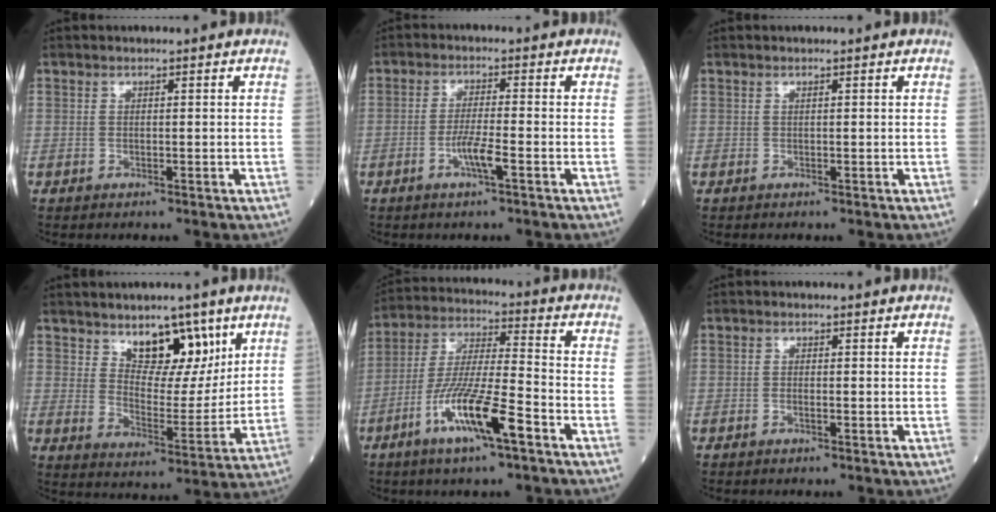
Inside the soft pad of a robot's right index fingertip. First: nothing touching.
{"total": 4.2, "force": [-1.8, 0.0, 3.8], "torque": [-0.076, -0.005, -0.036]}
{"total": 0.0}
{"total": 9.5, "force": [5.8, 4.3, 6.1], "torque": [-0.088, -0.006, 0.103]}
{"total": 13.0, "force": [-6.3, 1.1, 11.3], "torque": [-0.223, -0.014, -0.121]}
{"total": 0.7, "force": [-0.3, 0.2, 0.6], "torque": [-0.014, 0.000, -0.005]}